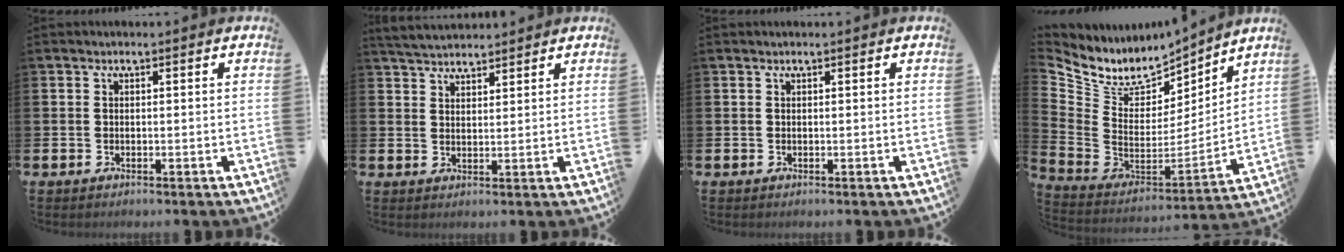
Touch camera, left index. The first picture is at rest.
{"total": 3.9, "force": [3.8, 0.8, 0.3], "torque": [-0.013, -0.014, 0.071]}
{"total": 0.0}
{"total": 8.8, "force": [7.5, 4.2, 2.0], "torque": [-0.093, -0.056, 0.135]}